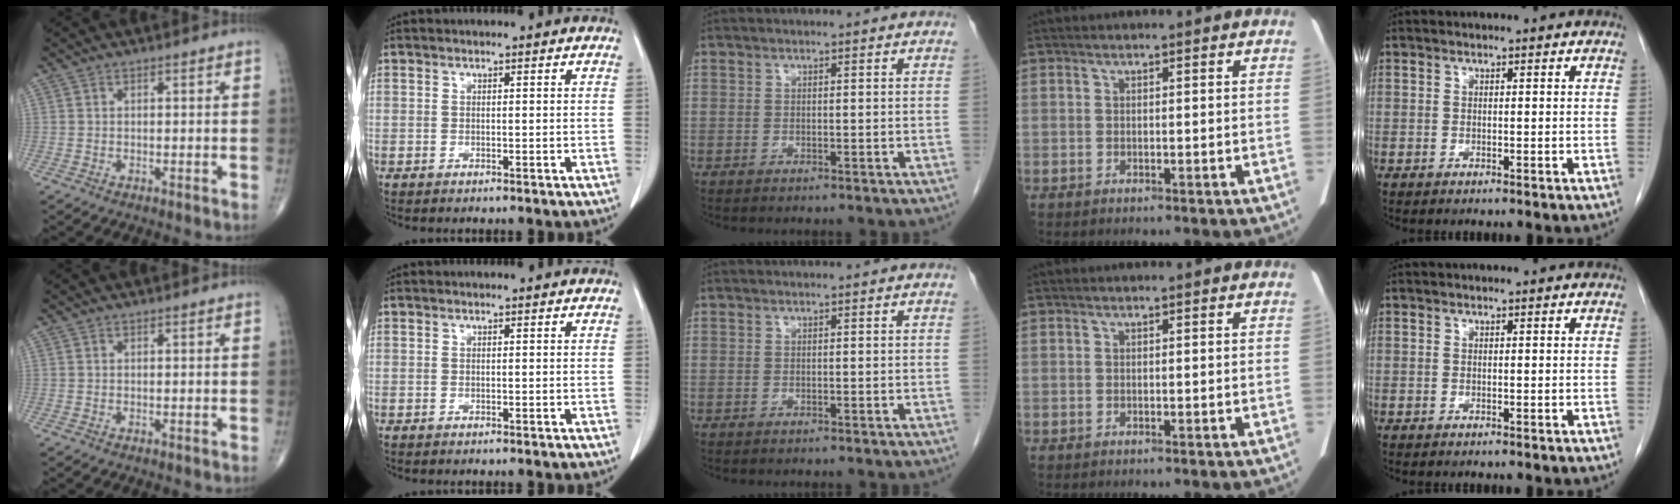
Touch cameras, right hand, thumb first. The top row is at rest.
{}